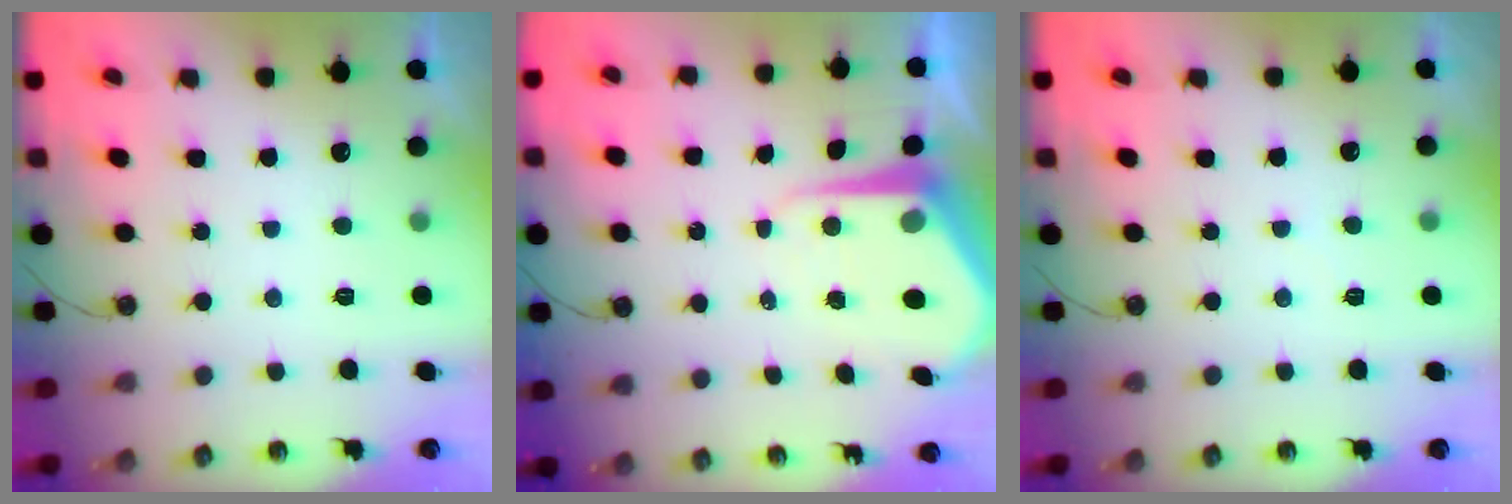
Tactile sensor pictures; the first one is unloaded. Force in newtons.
{"total": 8.3, "press": 8.3, "slide": 0.8}
{"total": 1.9, "press": 1.9, "slide": 0.3}